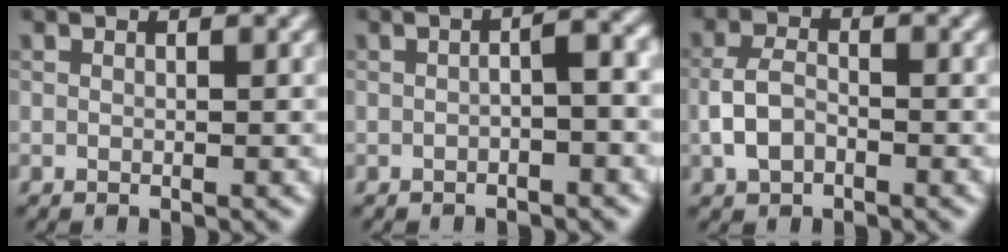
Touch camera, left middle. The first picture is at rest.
{"total": 2.0, "force": [-0.6, 0.4, 1.9], "torque": [-0.032, 0.008, -0.013]}
{"total": 2.7, "force": [-1.0, 1.7, 1.9], "torque": [-0.037, 0.004, -0.024]}